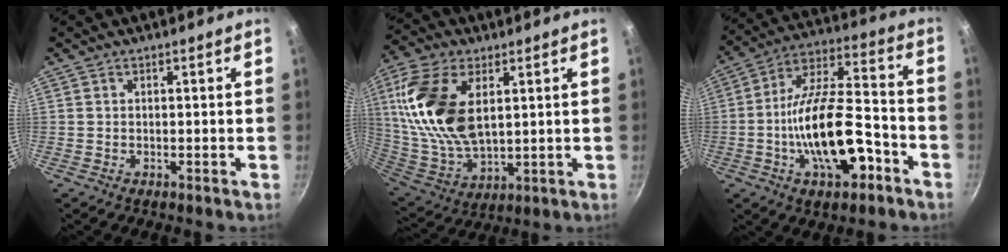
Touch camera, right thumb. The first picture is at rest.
{"total": 19.5, "force": [5.2, 10.9, 15.3], "torque": [-0.296, -0.021, 0.109]}
{"total": 19.2, "force": [-6.7, 8.5, 15.8], "torque": [-0.251, 0.052, -0.117]}